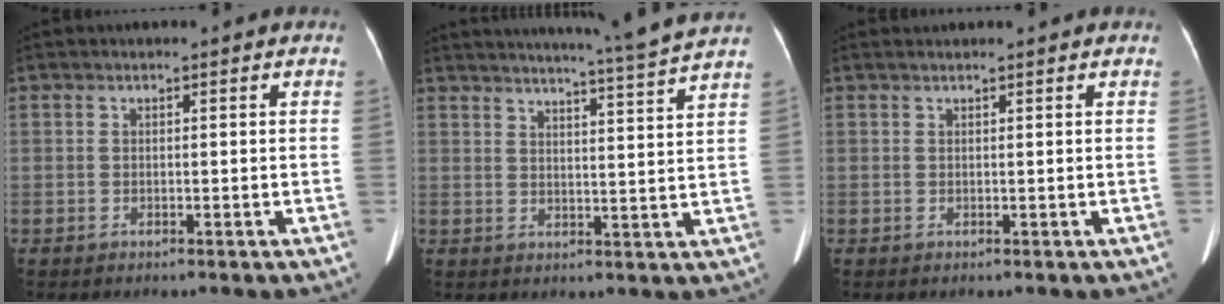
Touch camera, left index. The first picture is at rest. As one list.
[{"total": 12.3, "force": [11.2, -2.6, 4.4], "torque": [-0.072, -0.036, 0.140]}, {"total": 0.9, "force": [0.8, 0.1, 0.1], "torque": [-0.008, 0.023, 0.019]}]